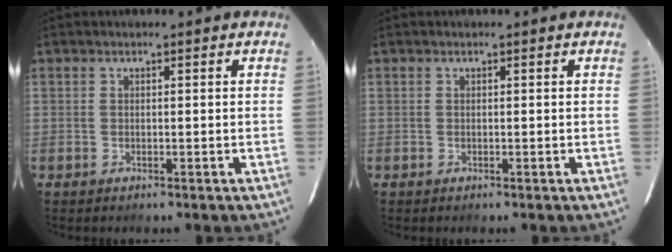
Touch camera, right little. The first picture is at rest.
{"total": 0.0}